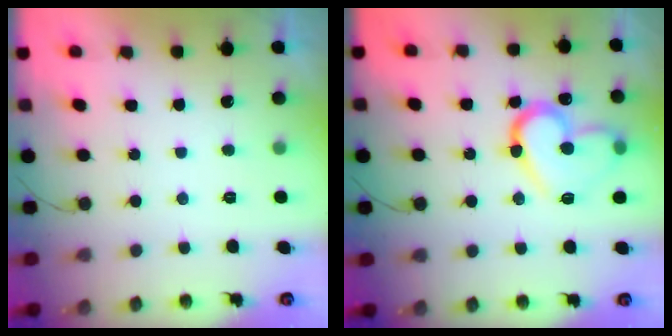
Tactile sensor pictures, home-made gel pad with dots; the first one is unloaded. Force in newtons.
{"total": 15.8, "press": 15.7, "slide": 1.0}